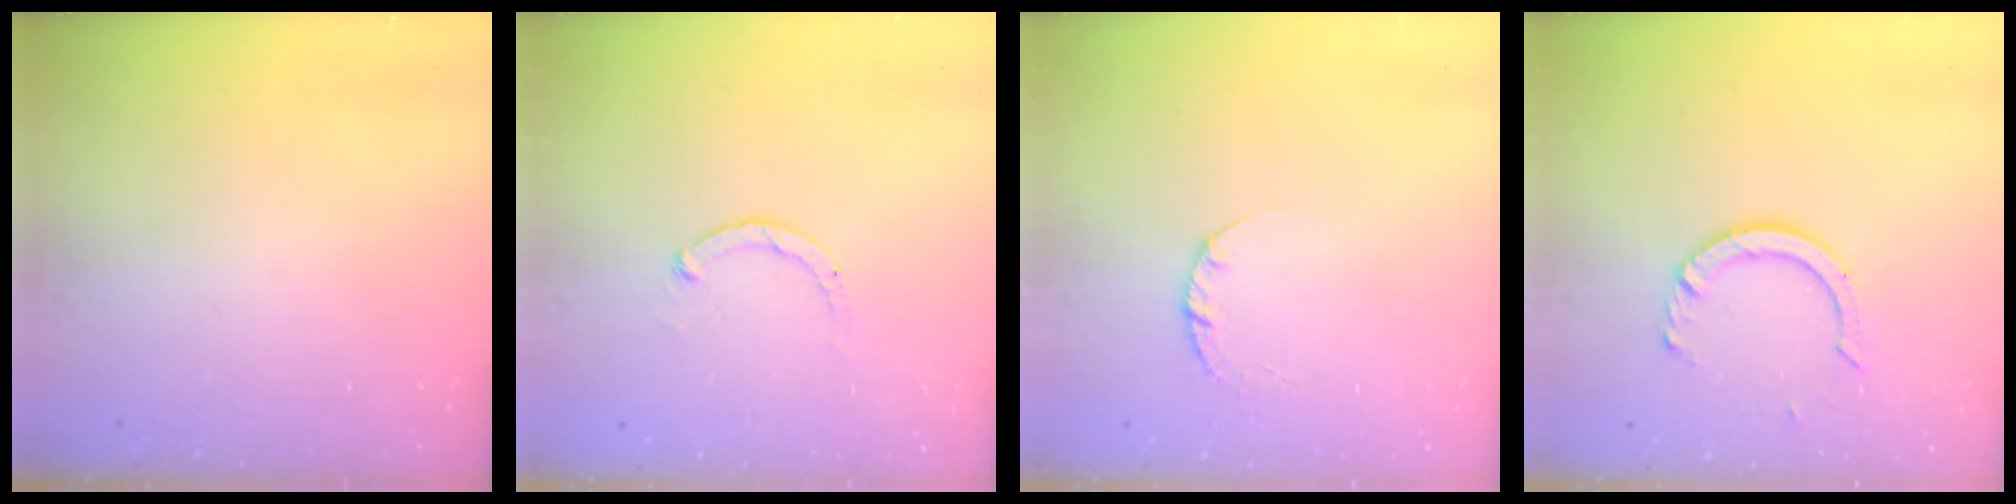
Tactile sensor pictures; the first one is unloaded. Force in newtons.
{"total": 1.8, "press": 1.7, "slide": 0.5}
{"total": 2.4, "press": 2.4, "slide": 0.3}
{"total": 8.4, "press": 8.3, "slide": 0.7}